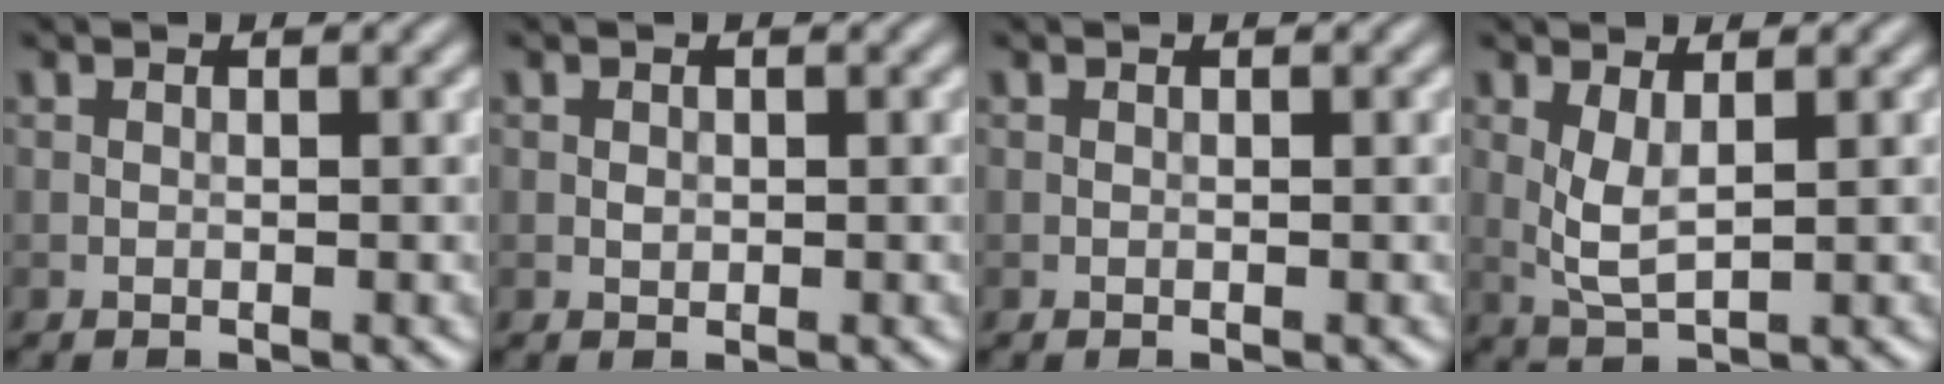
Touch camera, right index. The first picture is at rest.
{"total": 0.5, "force": [0.0, 0.4, 0.3], "torque": [-0.003, -0.002, 0.000]}
{"total": 0.0}
{"total": 2.6, "force": [0.8, 0.8, 2.3], "torque": [-0.055, -0.005, 0.019]}